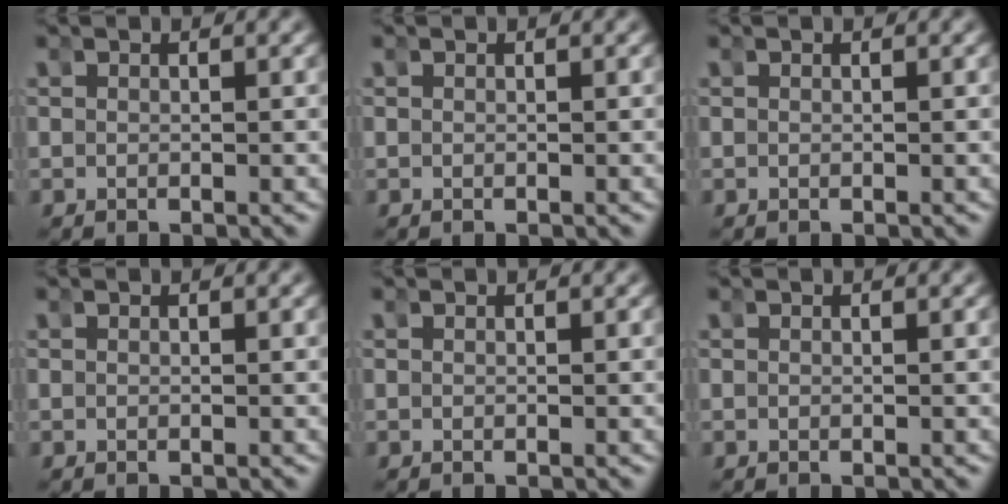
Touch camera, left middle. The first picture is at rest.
{"total": 0.0}
{"total": 0.0}
{"total": 0.0}
{"total": 0.0}
{"total": 0.0}